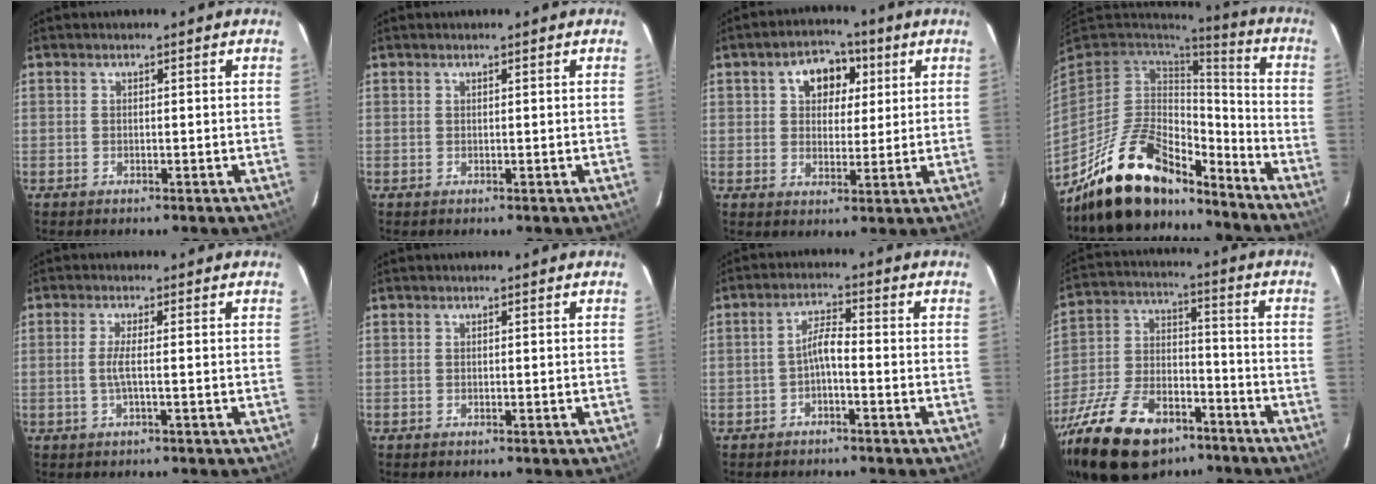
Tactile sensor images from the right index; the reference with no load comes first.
{"total": 0.0}
{"total": 8.1, "force": [3.0, 5.8, 4.8], "torque": [-0.079, 0.024, 0.049]}
{"total": 19.3, "force": [-14.8, 8.1, 9.4], "torque": [-0.194, 0.009, -0.245]}
{"total": 2.6, "force": [-0.5, -0.3, 2.5], "torque": [-0.047, -0.001, -0.012]}
{"total": 0.0}
{"total": 3.2, "force": [-1.6, 0.6, 2.7], "torque": [-0.057, 0.011, -0.030]}
{"total": 24.2, "force": [-15.7, 12.1, 13.9], "torque": [-0.292, -0.016, -0.259]}